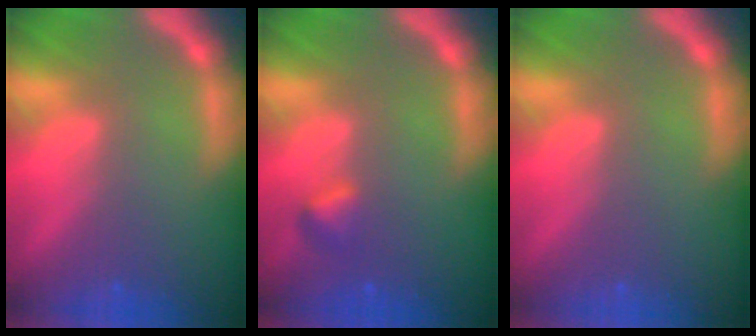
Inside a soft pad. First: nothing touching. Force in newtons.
{"total": 1.4}
{"total": 0.0}